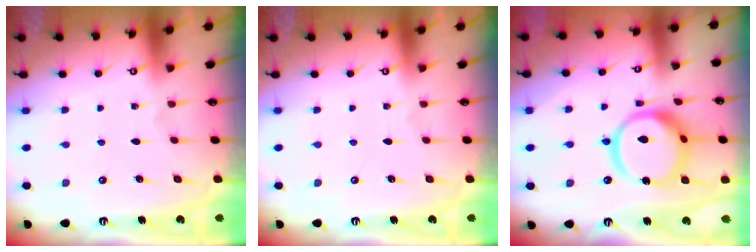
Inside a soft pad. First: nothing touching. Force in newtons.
{"total": 0.0}
{"total": 16.8, "press": 16.7, "slide": 1.7}